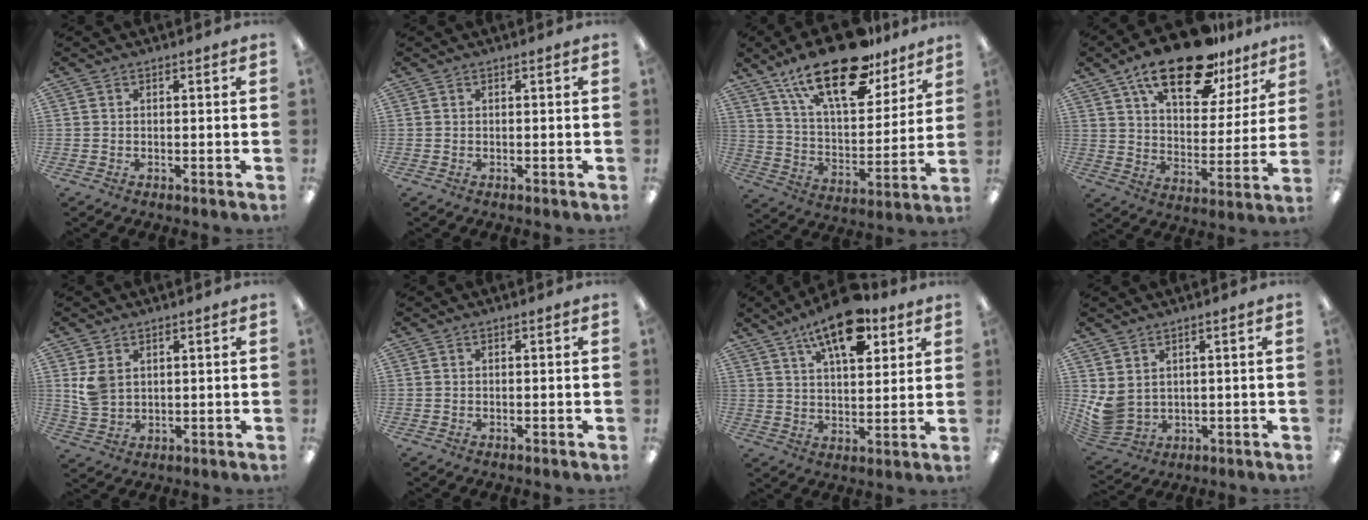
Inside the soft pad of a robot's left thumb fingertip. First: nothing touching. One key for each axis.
{"total": 0.0}
{"total": 23.2, "fx": 16.0, "fy": 9.4, "fz": 14.0, "tx": -0.231, "ty": -0.090, "tz": 0.275}
{"total": 20.3, "fx": 14.3, "fy": 8.3, "fz": 11.7, "tx": -0.187, "ty": -0.076, "tz": 0.241}
{"total": 5.5, "fx": 2.3, "fy": 4.0, "fz": 3.0, "tx": -0.063, "ty": -0.003, "tz": 0.044}
{"total": 0.0}
{"total": 14.7, "fx": 9.0, "fy": 6.5, "fz": 9.6, "tx": -0.145, "ty": -0.039, "tz": 0.151}
{"total": 5.1, "fx": 2.1, "fy": 3.9, "fz": 2.5, "tx": -0.075, "ty": -0.018, "tz": 0.041}